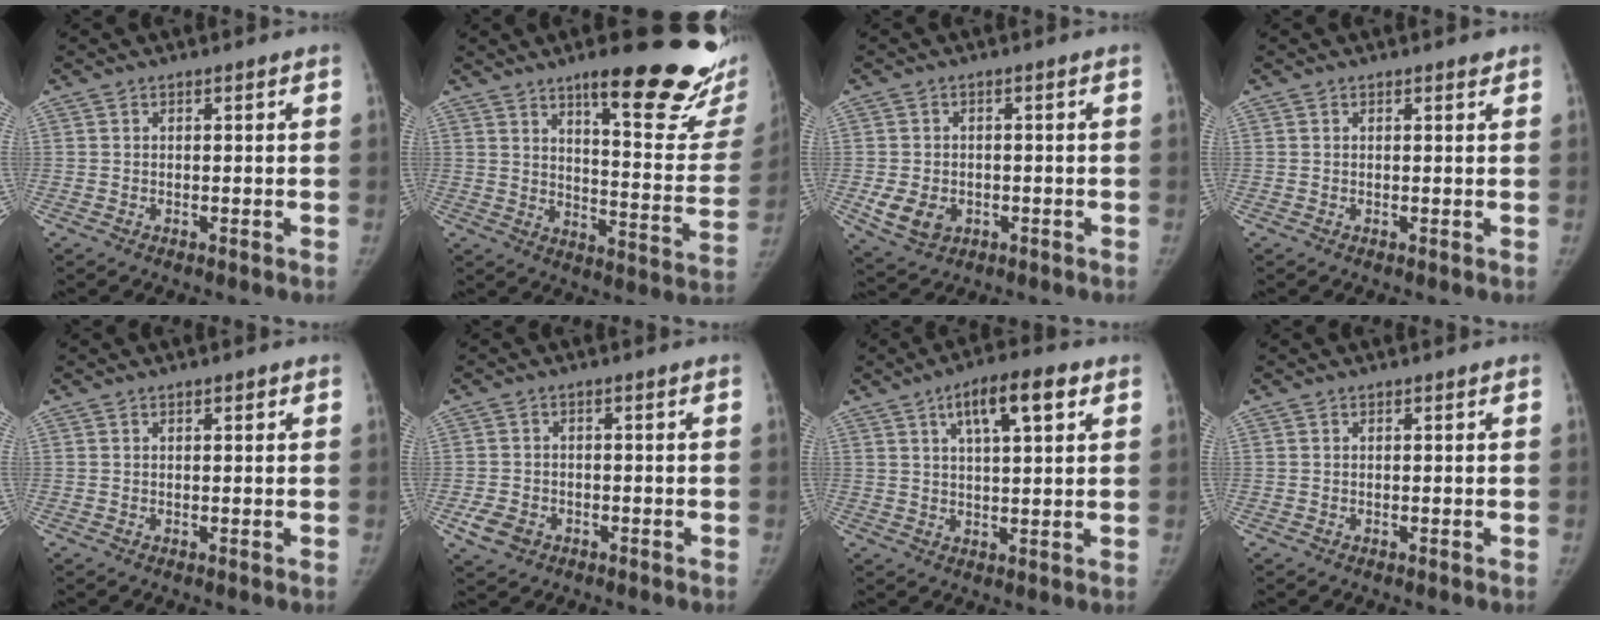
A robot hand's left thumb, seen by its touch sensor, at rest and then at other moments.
{"total": 24.1, "force": [15.9, 5.3, 17.2], "torque": [-0.191, -0.100, 0.216]}
{"total": 6.3, "force": [-1.8, 4.9, 3.6], "torque": [-0.056, 0.003, -0.020]}
{"total": 0.6, "force": [0.5, 0.2, 0.3], "torque": [-0.005, -0.004, 0.006]}
{"total": 1.0, "force": [0.5, 0.4, 0.7], "torque": [-0.006, 0.001, 0.006]}
{"total": 4.3, "force": [-2.0, 3.3, 1.9], "torque": [-0.031, 0.009, -0.029]}
{"total": 9.6, "force": [4.4, 3.1, 7.9], "torque": [-0.115, -0.003, 0.070]}
{"total": 0.0}